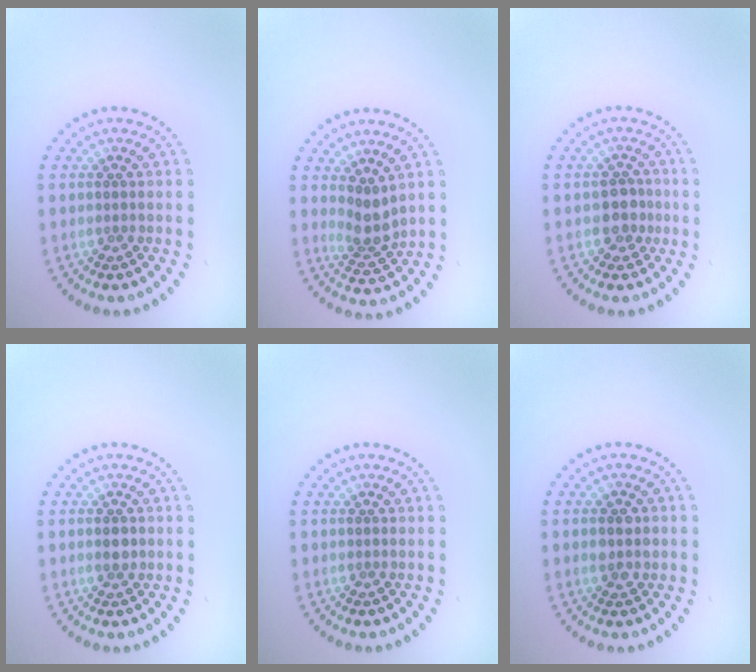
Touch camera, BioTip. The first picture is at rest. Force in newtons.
{"total": 2.5, "press": 2.0, "slide": 1.6}
{"total": 2.2, "press": 2.0, "slide": 0.9}
{"total": 1.3, "press": 1.3, "slide": 0.1}
{"total": 0.0}
{"total": 2.1, "press": 2.1, "slide": 0.2}